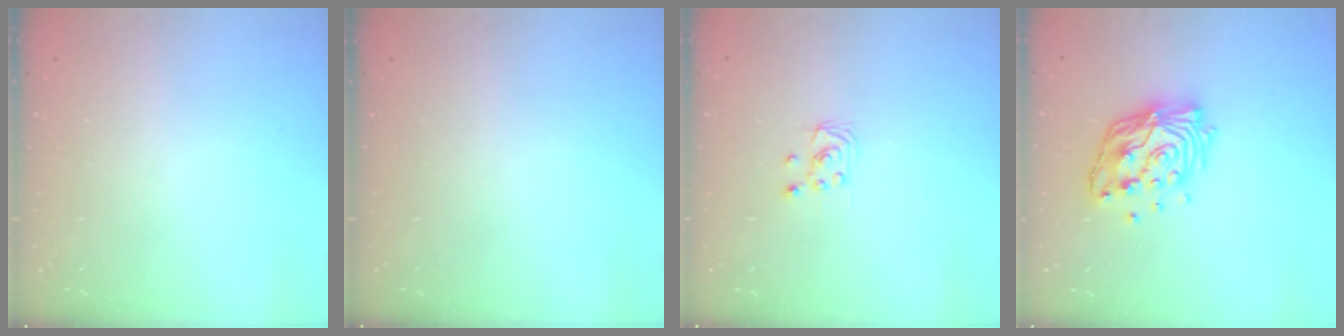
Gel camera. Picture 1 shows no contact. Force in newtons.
{"total": 0.0}
{"total": 2.3, "press": 2.2, "slide": 0.3}
{"total": 13.7, "press": 13.6, "slide": 1.4}